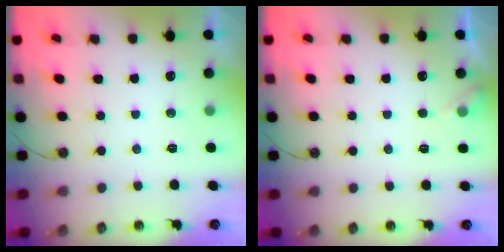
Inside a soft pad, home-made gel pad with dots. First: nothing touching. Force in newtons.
{"total": 4.2, "press": 4.2, "slide": 0.5}